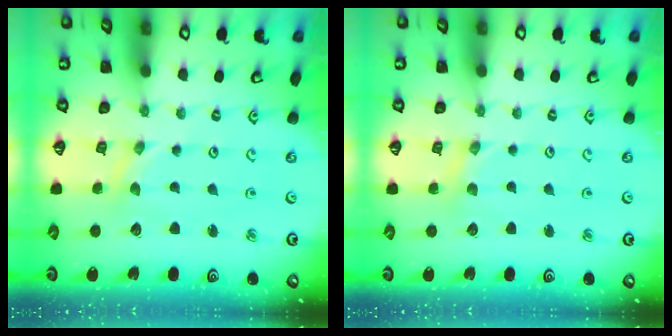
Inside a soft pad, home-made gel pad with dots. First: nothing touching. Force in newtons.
{"total": 2.1, "press": 2.1, "slide": 0.4}